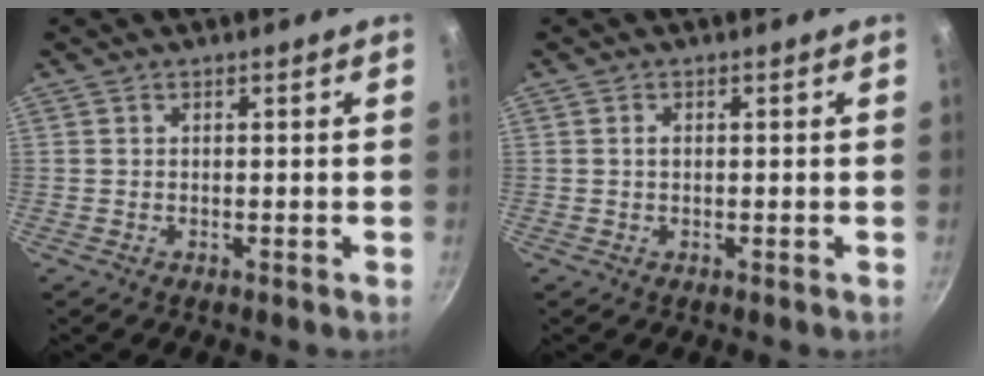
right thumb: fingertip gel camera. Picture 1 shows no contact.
{"total": 1.0, "force": [0.2, 0.5, 0.8], "torque": [-0.016, 0.000, 0.004]}